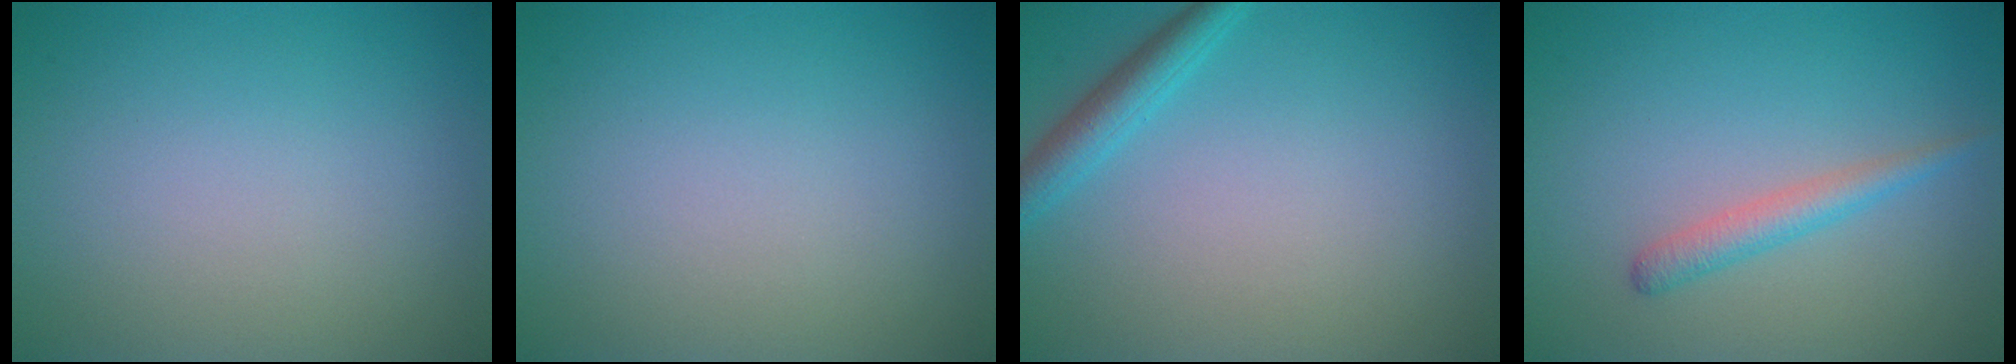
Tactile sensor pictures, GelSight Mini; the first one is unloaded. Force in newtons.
{"total": 0.0}
{"total": 2.4, "press": 2.4, "slide": 0.1}
{"total": 2.0, "press": 2.0, "slide": 0.1}